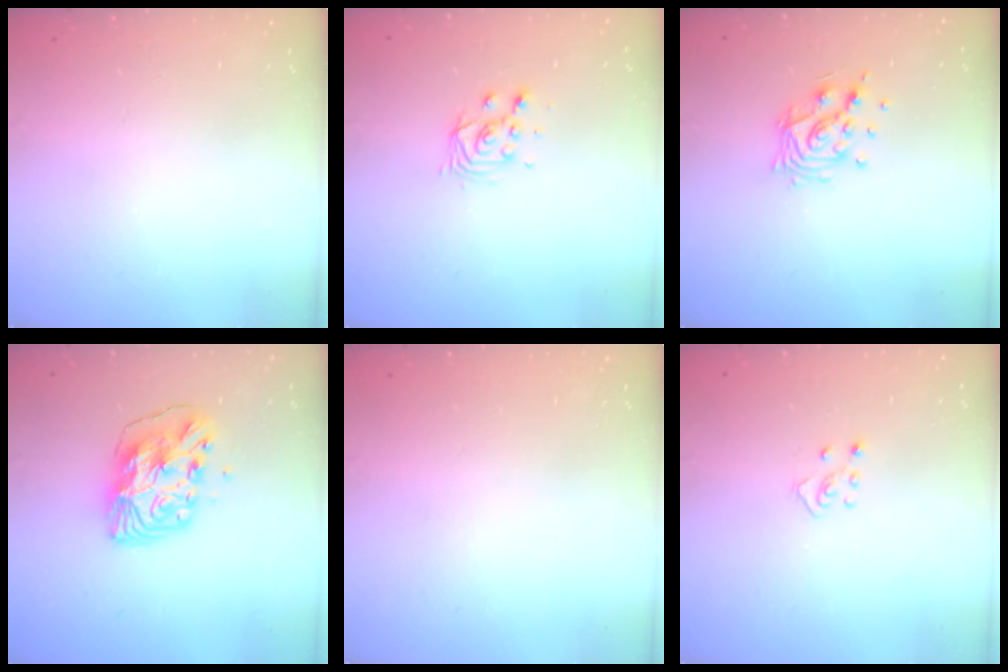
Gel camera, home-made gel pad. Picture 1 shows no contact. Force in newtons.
{"total": 5.0, "press": 5.0, "slide": 0.3}
{"total": 10.9, "press": 10.8, "slide": 0.9}
{"total": 10.1, "press": 10.0, "slide": 1.2}
{"total": 0.0}
{"total": 4.6, "press": 4.6, "slide": 0.3}